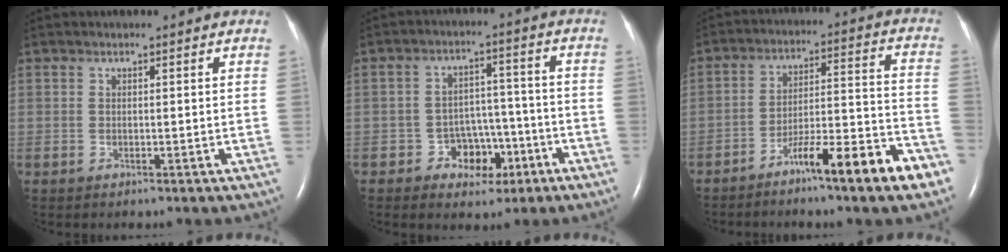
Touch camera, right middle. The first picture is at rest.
{"total": 6.4, "force": [-3.1, 4.6, 3.0], "torque": [-0.038, 0.026, -0.040]}
{"total": 12.7, "force": [-8.2, 0.7, 9.7], "torque": [-0.140, 0.011, -0.131]}